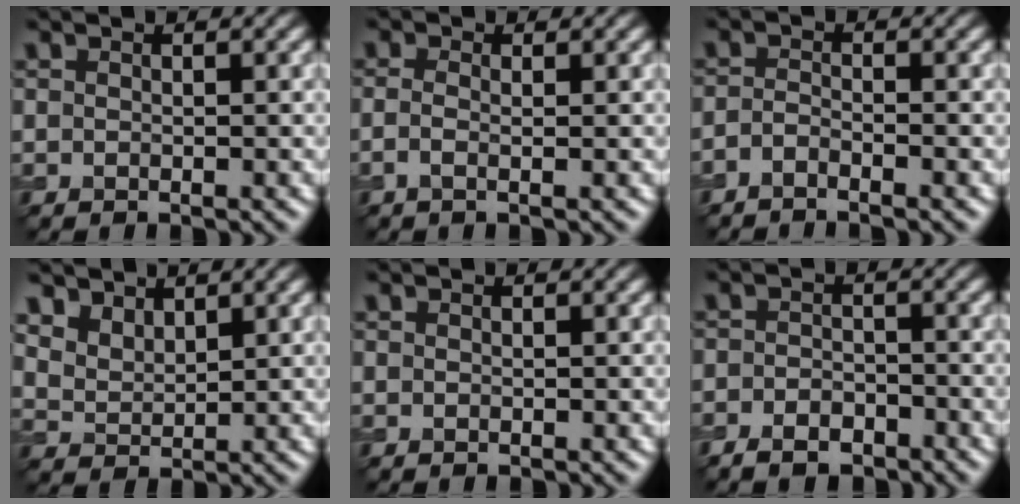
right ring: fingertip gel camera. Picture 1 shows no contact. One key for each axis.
{"total": 1.4, "fx": -0.3, "fy": 0.5, "fz": 1.2, "tx": -0.026, "ty": -0.006, "tz": -0.012}
{"total": 1.5, "fx": -1.2, "fy": 0.3, "fz": 0.8, "tx": -0.018, "ty": -0.005, "tz": -0.029}
{"total": 3.8, "fx": 2.9, "fy": 2.0, "fz": 1.3, "tx": -0.044, "ty": -0.007, "tz": 0.067}
{"total": 0.0}
{"total": 3.2, "fx": -2.4, "fy": 1.6, "fz": 1.5, "tx": -0.018, "ty": 0.000, "tz": -0.046}